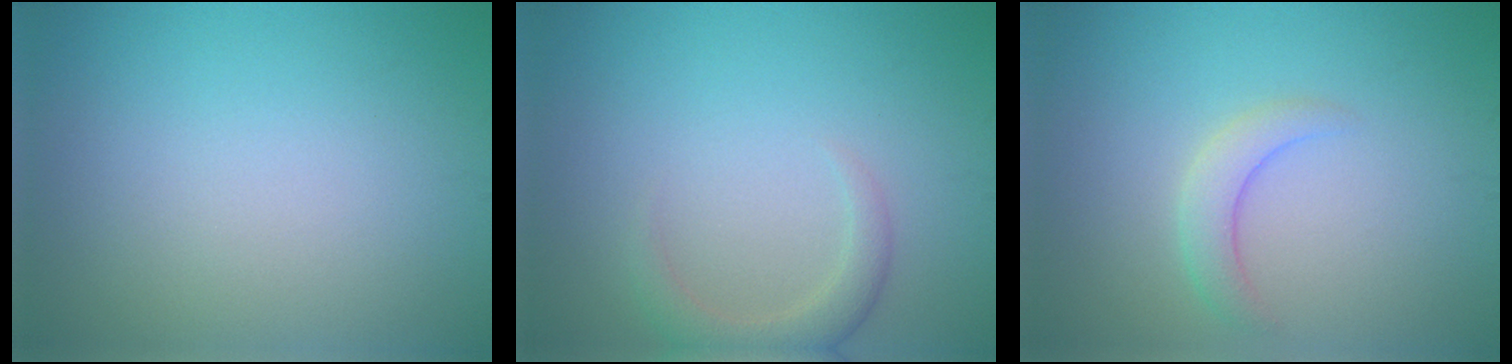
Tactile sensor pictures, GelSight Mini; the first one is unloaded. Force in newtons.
{"total": 2.4, "press": 2.4, "slide": 0.3}
{"total": 2.1, "press": 2.1, "slide": 0.3}